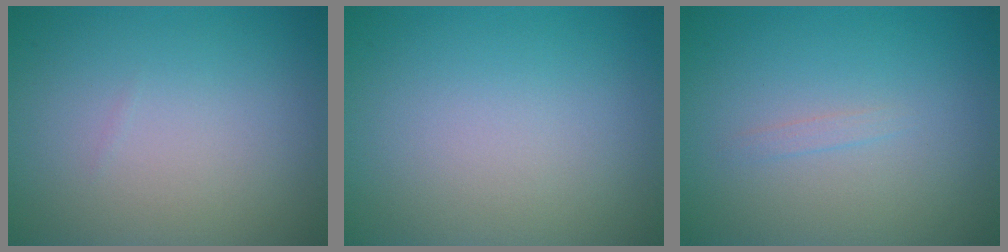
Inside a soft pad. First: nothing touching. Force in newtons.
{"total": 0.0}
{"total": 0.6, "press": 0.6, "slide": 0.1}